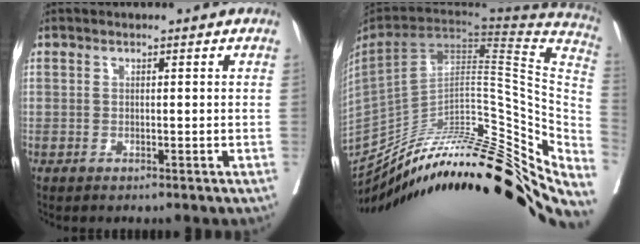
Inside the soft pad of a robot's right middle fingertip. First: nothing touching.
{"total": 37.6, "force": [-26.8, 7.0, 25.5], "torque": [-0.323, -0.013, -0.386]}